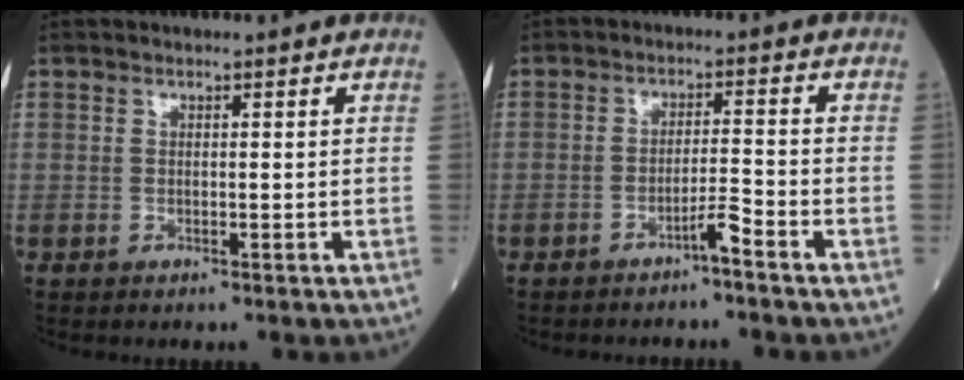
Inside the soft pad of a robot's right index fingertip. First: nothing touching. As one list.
[{"total": 2.9, "force": [-2.2, -0.2, 1.9], "torque": [-0.029, 0.001, -0.040]}]